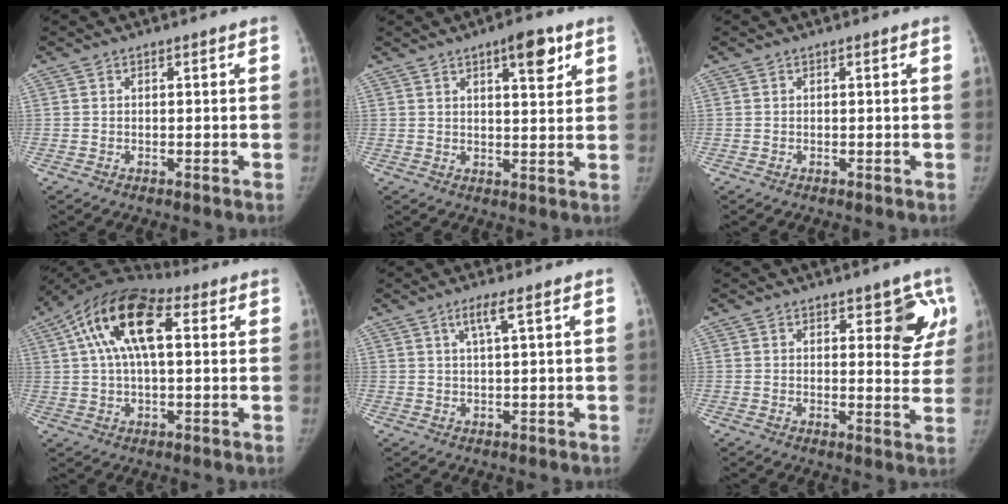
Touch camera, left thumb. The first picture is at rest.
{"total": 7.1, "force": [3.8, 2.2, 5.5], "torque": [-0.062, -0.018, 0.053]}
{"total": 0.0}
{"total": 15.8, "force": [4.4, 7.7, 13.0], "torque": [-0.234, 0.032, 0.069]}
{"total": 3.2, "force": [1.5, -0.2, 2.8], "torque": [-0.062, 0.000, 0.033]}
{"total": 7.8, "force": [3.8, 3.6, 5.8], "torque": [-0.024, -0.020, 0.043]}